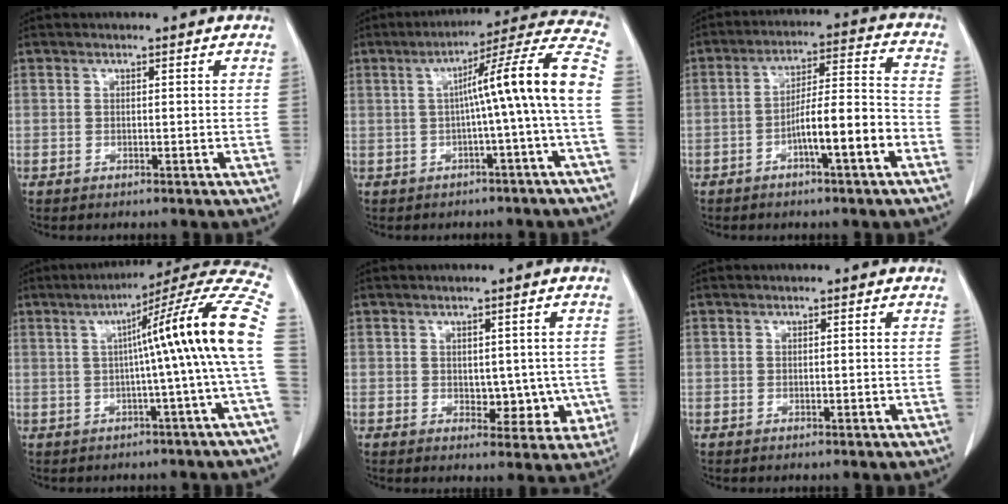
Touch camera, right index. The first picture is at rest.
{"total": 12.3, "force": [-0.7, -1.8, 12.2], "torque": [-0.163, 0.029, -0.014]}
{"total": 10.1, "force": [-4.3, 0.8, 9.0], "torque": [-0.149, 0.022, -0.068]}
{"total": 15.6, "force": [0.6, -1.8, 15.5], "torque": [-0.193, 0.031, -0.001]}
{"total": 5.5, "force": [-0.5, 3.7, 4.0], "torque": [-0.030, 0.006, 0.004]}
{"total": 0.0}